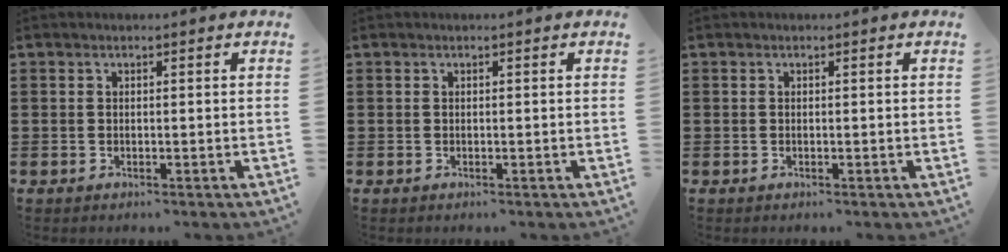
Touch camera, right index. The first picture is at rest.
{"total": 0.0}
{"total": 0.0}